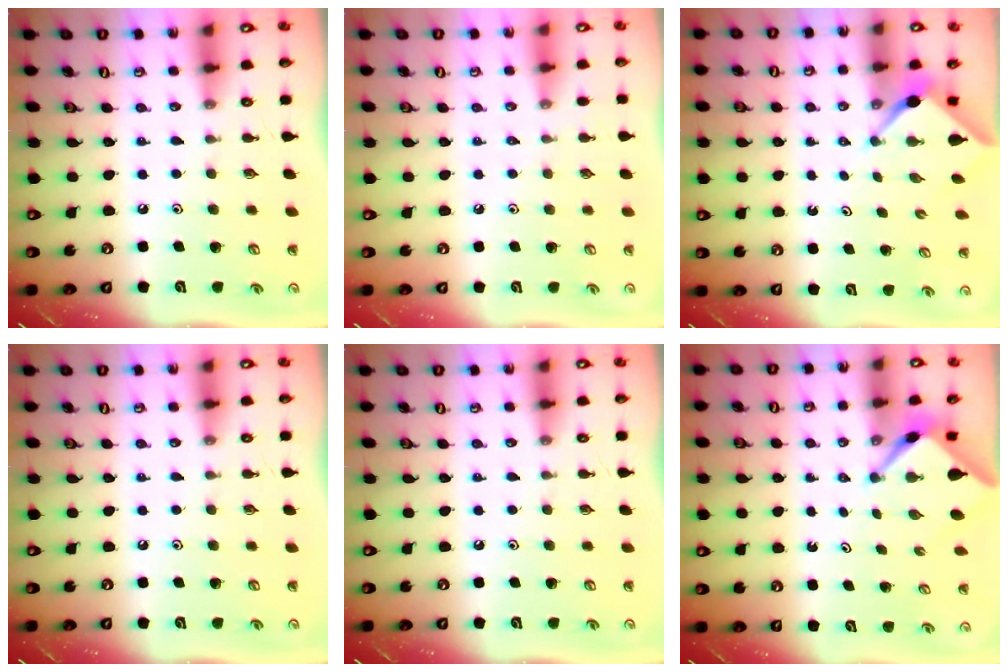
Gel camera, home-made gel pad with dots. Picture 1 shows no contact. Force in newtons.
{"total": 1.9, "press": 1.9, "slide": 0.4}
{"total": 2.5, "press": 2.5, "slide": 0.3}
{"total": 0.0}
{"total": 0.0}
{"total": 2.5, "press": 2.5, "slide": 0.3}